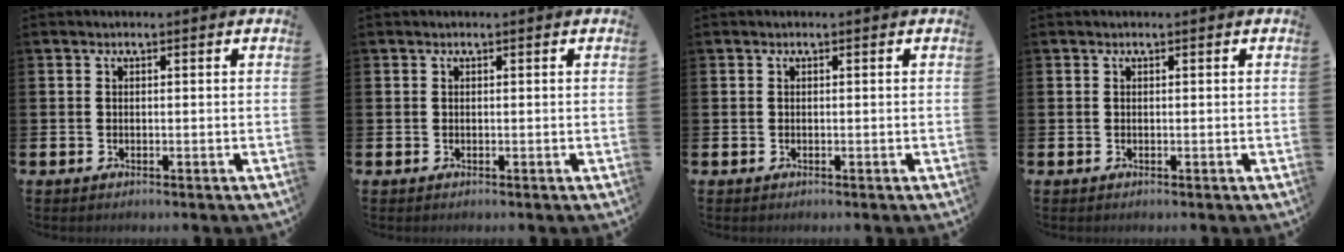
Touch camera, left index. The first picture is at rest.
{"total": 0.0}
{"total": 0.0}
{"total": 0.0}